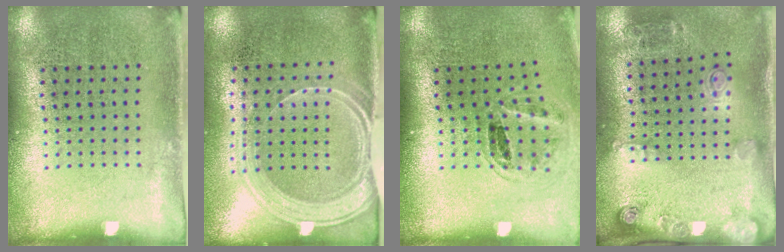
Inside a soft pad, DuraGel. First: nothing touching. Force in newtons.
{"total": 1.9, "press": 1.7, "slide": 0.9}
{"total": 1.1, "press": 1.0, "slide": 0.3}
{"total": 2.0, "press": 1.2, "slide": 1.6}